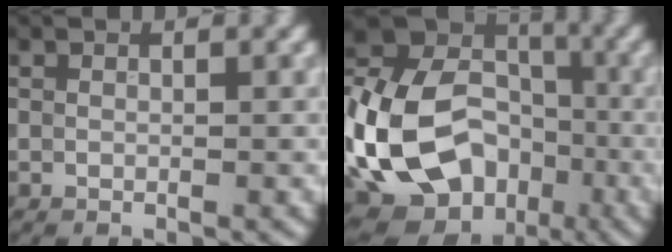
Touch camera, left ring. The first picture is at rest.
{"total": 19.7, "force": [-5.7, 15.7, 10.4], "torque": [-0.221, -0.015, -0.112]}